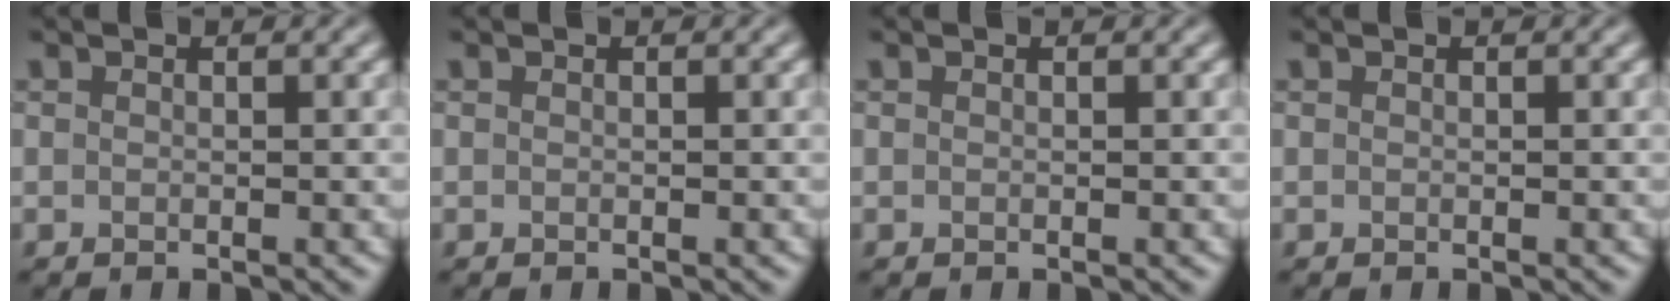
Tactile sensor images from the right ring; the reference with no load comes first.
{"total": 0.0}
{"total": 0.0}
{"total": 0.0}